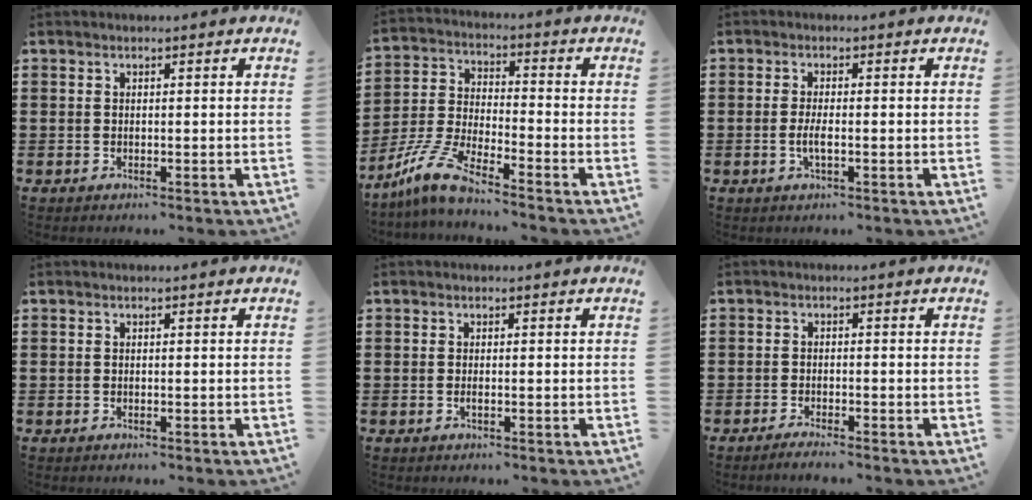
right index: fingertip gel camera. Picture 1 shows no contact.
{"total": 8.0, "force": [-6.9, 0.4, 4.1], "torque": [-0.112, -0.010, -0.142]}
{"total": 2.6, "force": [-0.7, 0.5, 2.4], "torque": [-0.050, -0.003, -0.014]}
{"total": 0.0}
{"total": 0.6, "force": [-0.2, 0.1, 0.5], "torque": [-0.009, -0.004, -0.003]}
{"total": 1.4, "force": [-1.4, -0.1, 0.4], "torque": [-0.007, 0.000, -0.026]}